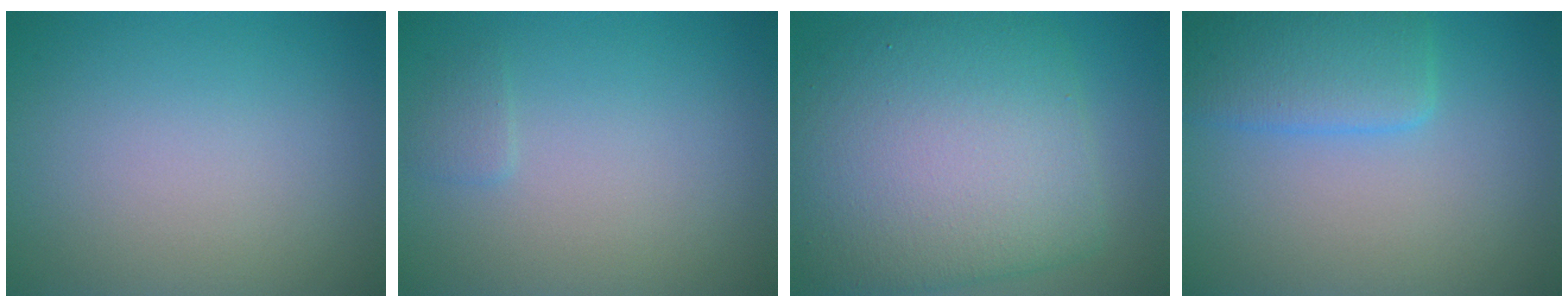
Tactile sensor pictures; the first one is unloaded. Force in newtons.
{"total": 0.8, "press": 0.8, "slide": 0.0}
{"total": 11.4, "press": 11.4, "slide": 0.4}
{"total": 3.9, "press": 3.8, "slide": 0.3}